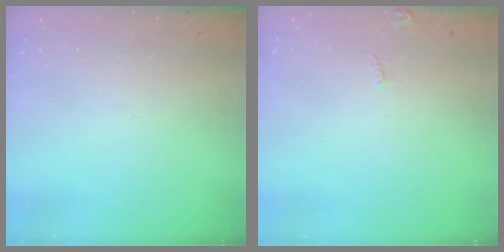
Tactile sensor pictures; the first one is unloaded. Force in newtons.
{"total": 1.5, "press": 1.4, "slide": 0.5}